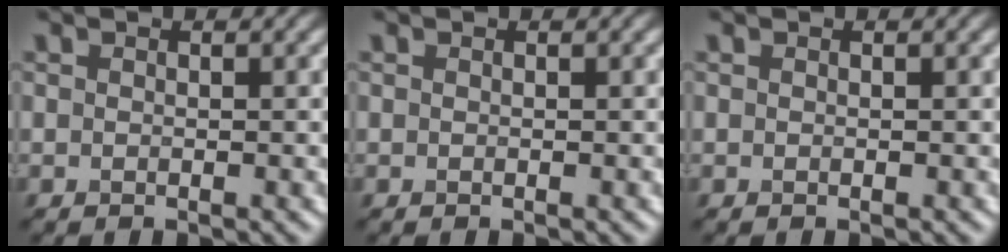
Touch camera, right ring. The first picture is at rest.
{"total": 0.0}
{"total": 0.0}